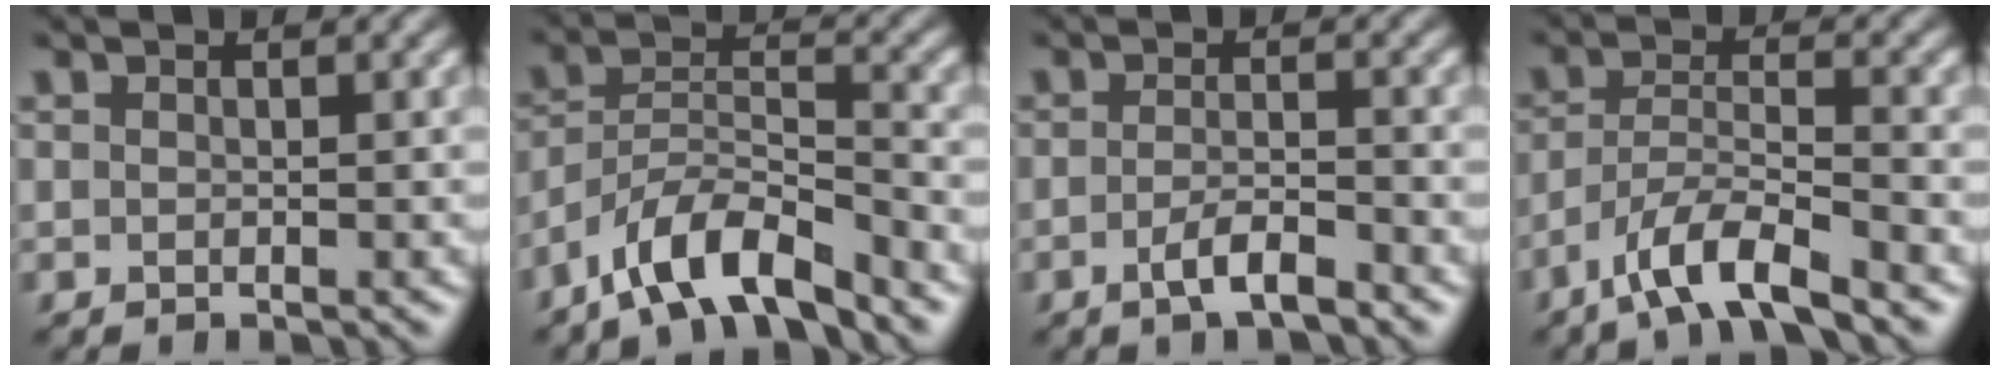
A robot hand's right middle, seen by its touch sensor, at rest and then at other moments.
{"total": 6.8, "force": [-5.3, 1.9, 3.9], "torque": [-0.070, 0.007, -0.098]}
{"total": 2.6, "force": [-1.4, 0.6, 2.1], "torque": [-0.043, 0.005, -0.029]}
{"total": 5.9, "force": [-4.3, 1.2, 3.8], "torque": [-0.070, 0.004, -0.083]}